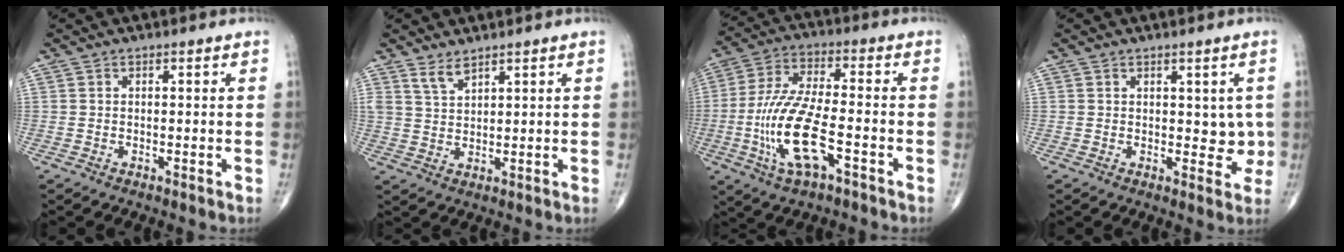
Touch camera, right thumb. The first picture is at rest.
{"total": 3.2, "force": [2.6, 1.0, 1.5], "torque": [-0.026, -0.019, 0.057]}
{"total": 15.2, "force": [-4.8, 5.3, 13.4], "torque": [-0.285, 0.023, -0.087]}
{"total": 4.0, "force": [0.6, 2.6, 3.0], "torque": [-0.005, -0.006, 0.008]}